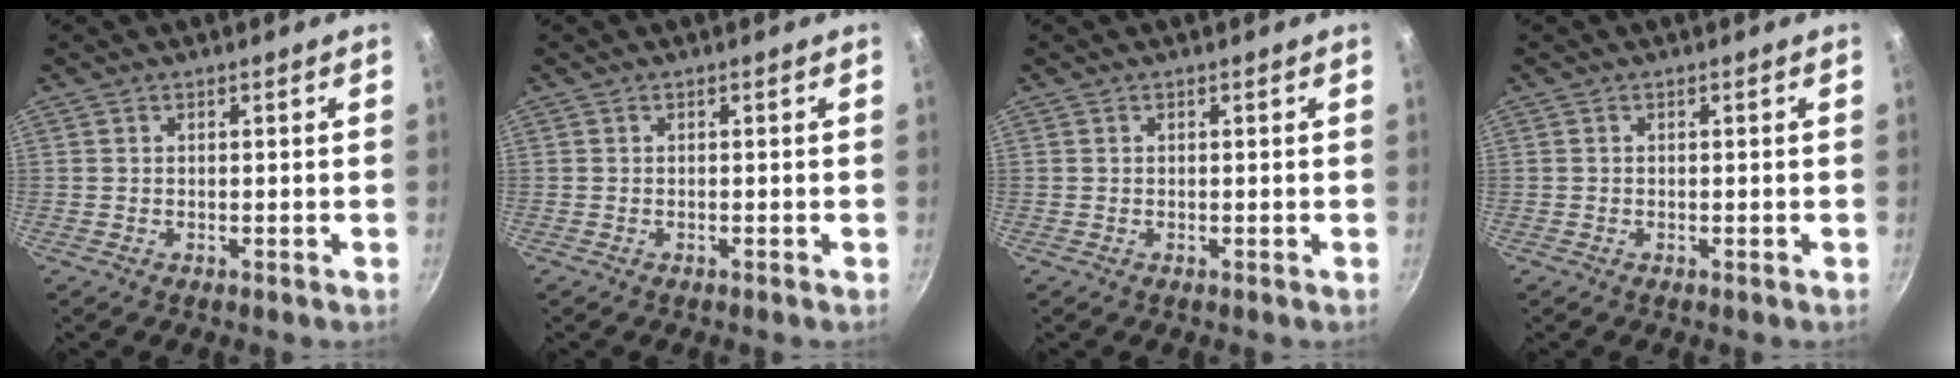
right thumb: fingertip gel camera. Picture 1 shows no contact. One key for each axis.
{"total": 0.0}
{"total": 0.0}
{"total": 0.0}